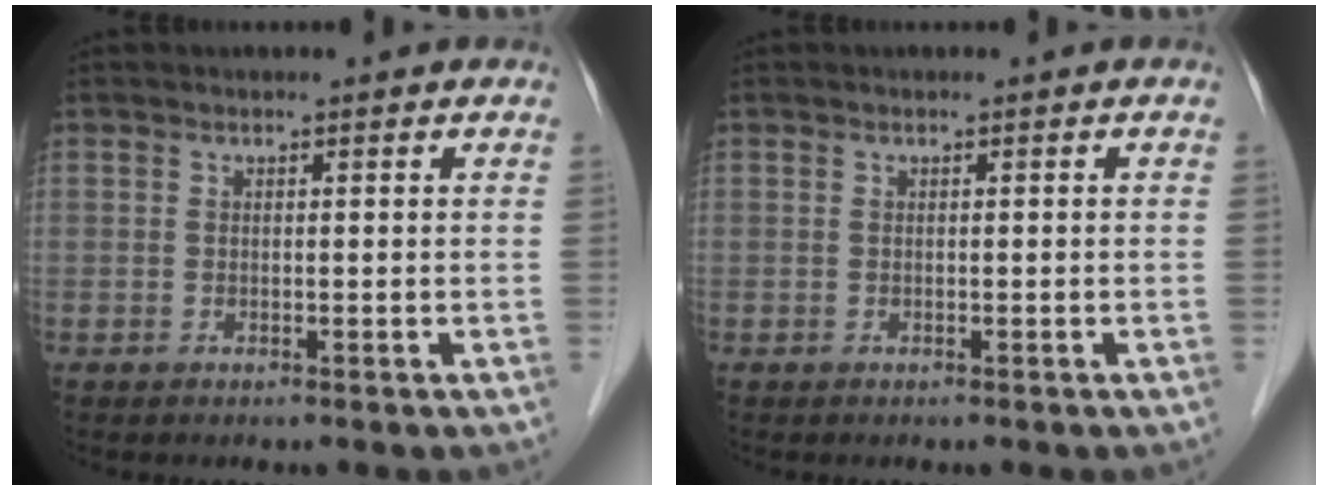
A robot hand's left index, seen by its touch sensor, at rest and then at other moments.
{"total": 0.0}